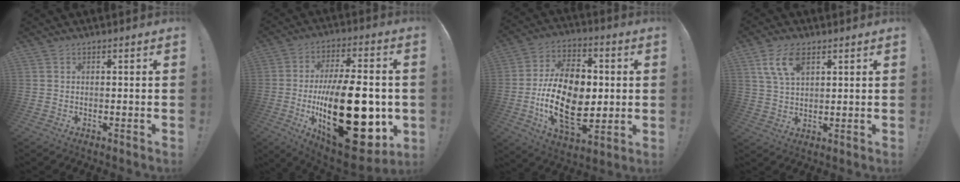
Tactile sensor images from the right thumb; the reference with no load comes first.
{"total": 34.1, "force": [-4.9, 15.5, 30.0], "torque": [-0.508, 0.019, -0.055]}
{"total": 22.9, "force": [-1.8, 14.3, 17.8], "torque": [-0.329, -0.004, -0.025]}
{"total": 8.8, "force": [4.4, 4.4, 6.2], "torque": [-0.121, -0.007, 0.082]}